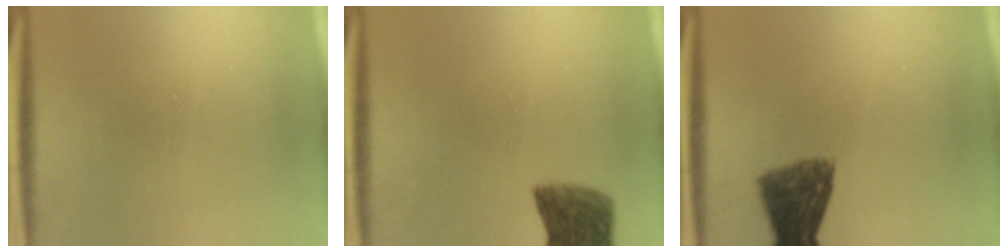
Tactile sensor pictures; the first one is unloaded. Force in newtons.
{"total": 7.0}
{"total": 7.4}